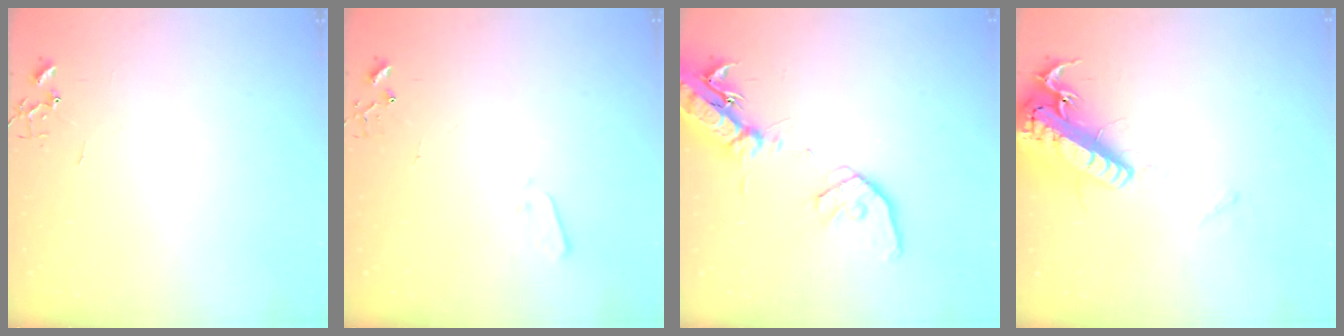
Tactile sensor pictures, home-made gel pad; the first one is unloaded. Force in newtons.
{"total": 1.9, "press": 1.9, "slide": 0.4}
{"total": 19.4, "press": 19.1, "slide": 3.5}
{"total": 20.1, "press": 19.7, "slide": 3.9}